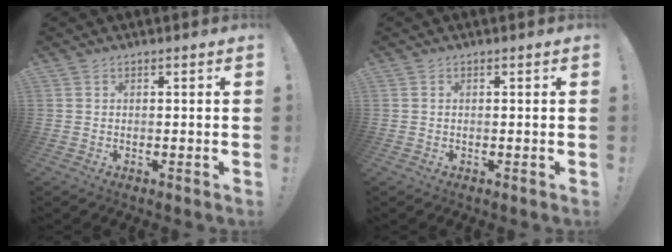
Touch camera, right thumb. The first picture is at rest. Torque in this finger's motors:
{"motor_torque": [0.06, -0.03, 0.07, 0.06, 0.01]}